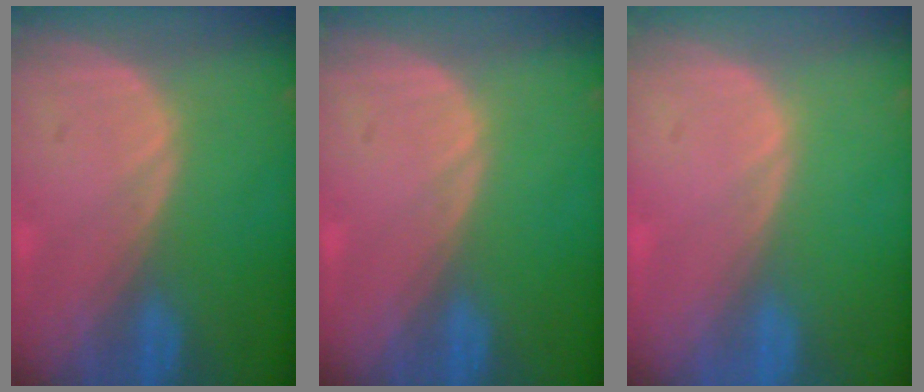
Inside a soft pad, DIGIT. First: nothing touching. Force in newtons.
{"total": 0.0}
{"total": 0.0}